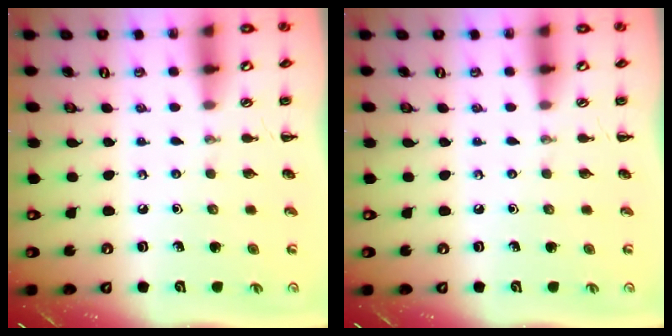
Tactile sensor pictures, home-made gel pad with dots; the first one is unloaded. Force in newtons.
{"total": 0.0}